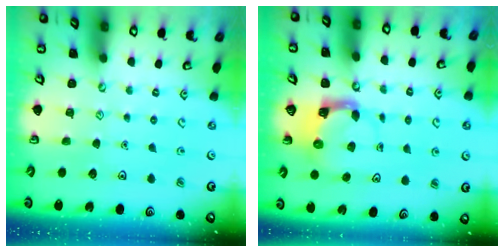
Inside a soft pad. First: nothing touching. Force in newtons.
{"total": 3.8, "press": 3.7, "slide": 0.7}